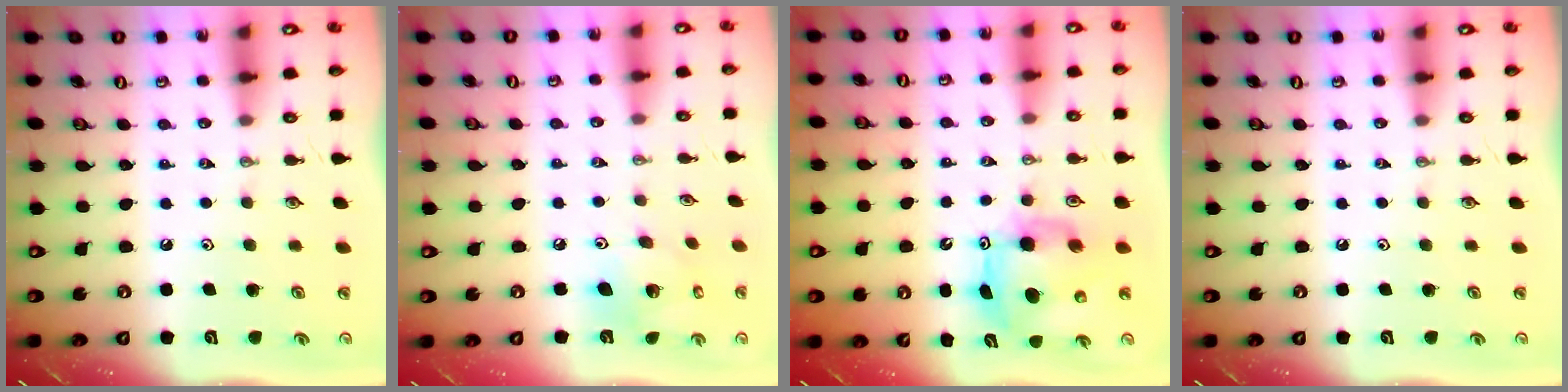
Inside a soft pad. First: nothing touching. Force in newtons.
{"total": 11.6, "press": 11.3, "slide": 2.5}
{"total": 9.2, "press": 9.2, "slide": 0.7}
{"total": 0.0}